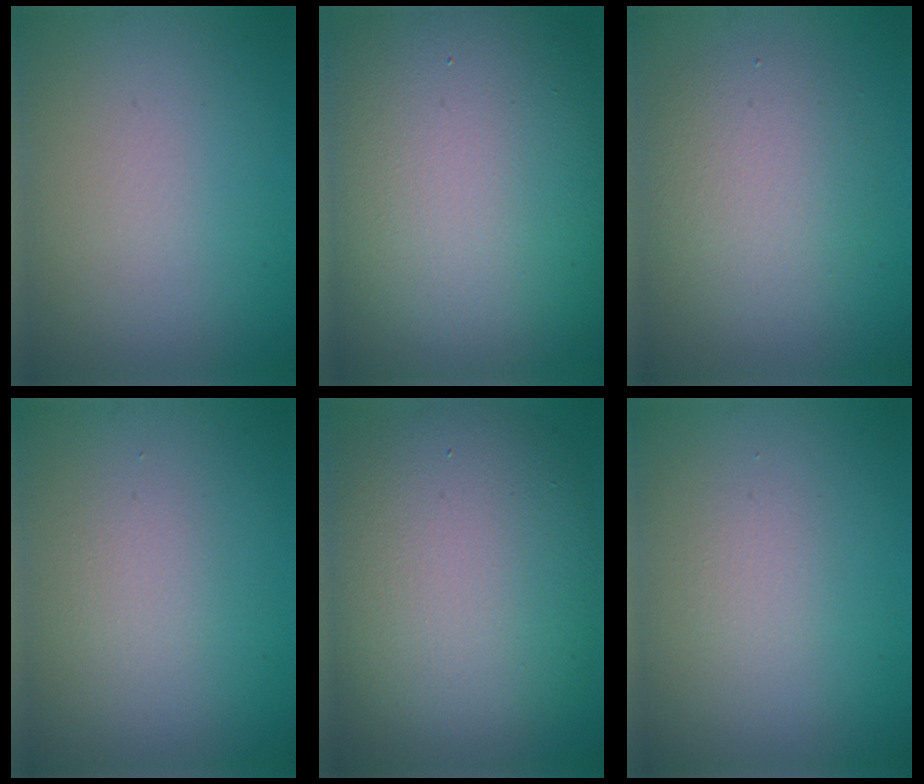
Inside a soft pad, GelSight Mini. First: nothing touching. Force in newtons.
{"total": 18.5, "press": 18.5, "slide": 0.5}
{"total": 4.1, "press": 4.1, "slide": 0.2}
{"total": 1.2, "press": 1.2, "slide": 0.1}
{"total": 12.0, "press": 12.0, "slide": 0.2}
{"total": 1.0, "press": 1.0, "slide": 0.1}